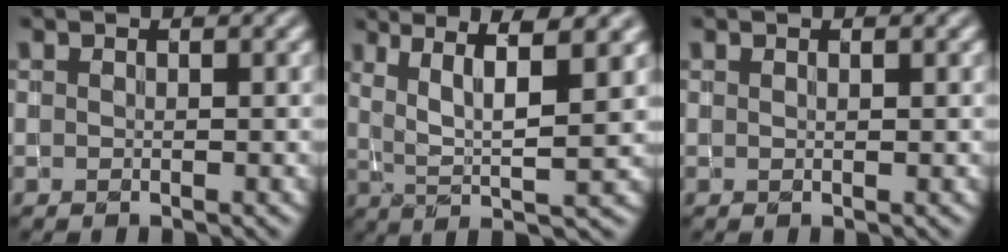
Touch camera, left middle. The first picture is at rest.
{"total": 6.7, "force": [2.4, 1.2, 6.2], "torque": [-0.099, 0.003, 0.047]}
{"total": 0.6, "force": [0.3, 0.1, 0.4], "torque": [-0.005, -0.001, 0.004]}